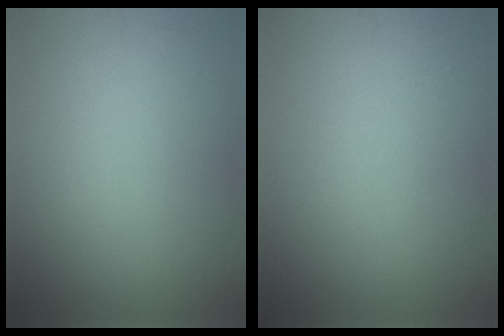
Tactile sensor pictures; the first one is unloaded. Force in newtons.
{"total": 0.0}